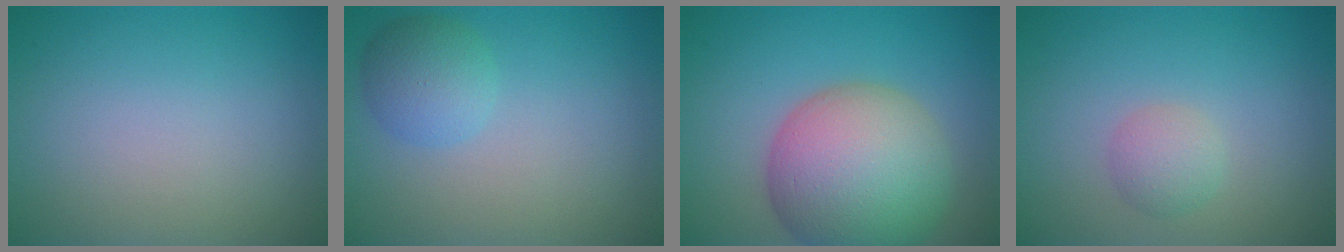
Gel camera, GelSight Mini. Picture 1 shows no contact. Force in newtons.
{"total": 3.0, "press": 3.0, "slide": 0.0}
{"total": 11.3, "press": 11.3, "slide": 0.8}
{"total": 1.9, "press": 1.9, "slide": 0.1}